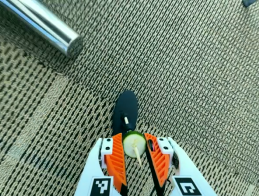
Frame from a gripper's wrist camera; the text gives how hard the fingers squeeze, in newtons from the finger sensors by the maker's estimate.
{"total": 6.6, "left": 6.1, "right": 7.2}